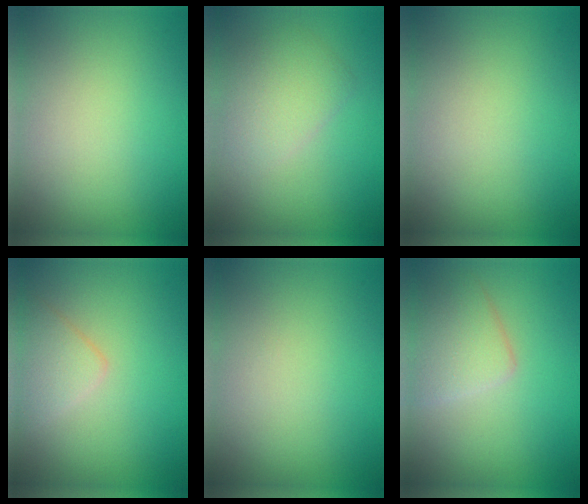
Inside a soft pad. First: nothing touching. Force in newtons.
{"total": 2.8, "press": 2.8, "slide": 0.2}
{"total": 0.0}
{"total": 2.1, "press": 2.1, "slide": 0.1}
{"total": 0.0}
{"total": 3.3, "press": 3.3, "slide": 0.2}